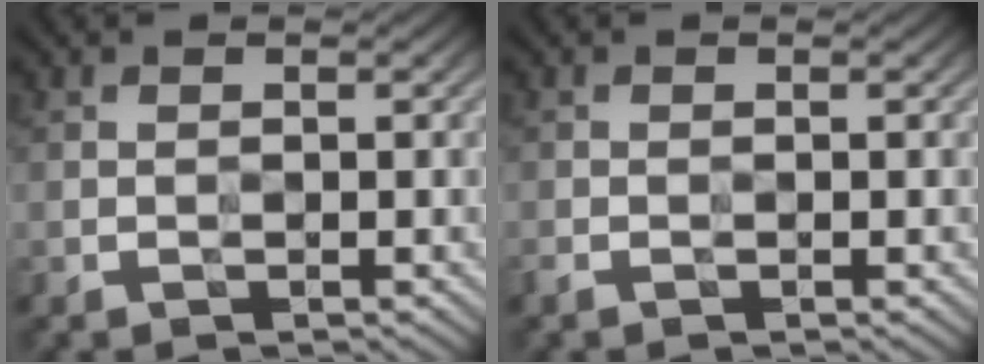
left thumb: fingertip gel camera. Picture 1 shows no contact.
{"total": 0.6, "force": [-0.6, 0.1, 0.2], "torque": [-0.006, -0.001, -0.014]}